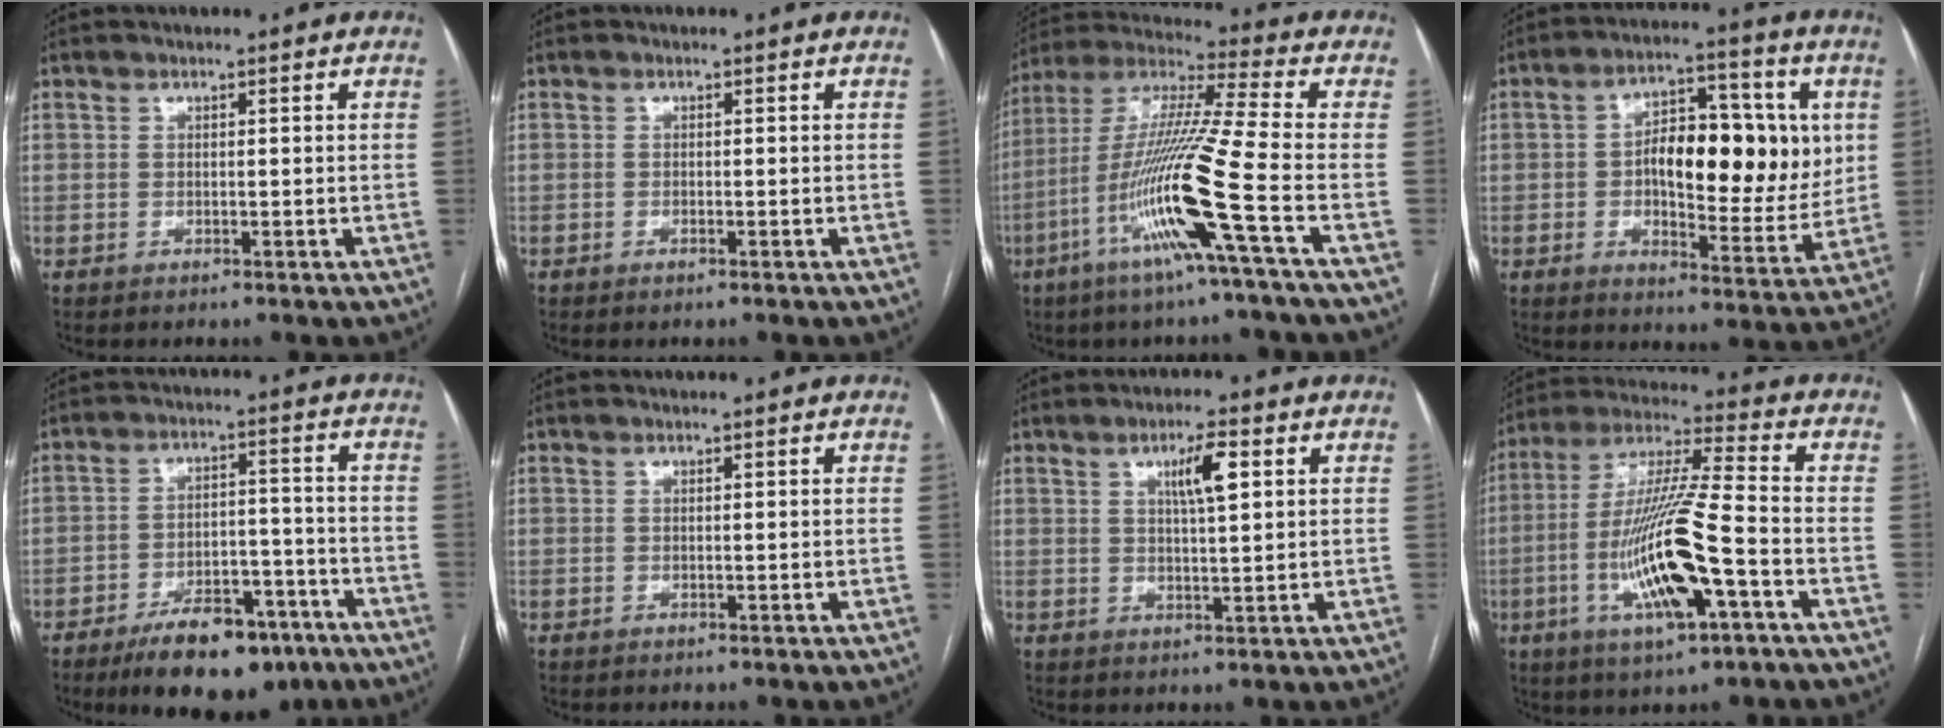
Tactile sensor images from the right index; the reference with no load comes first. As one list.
[{"total": 0.6, "force": [-0.4, 0.1, 0.4], "torque": [-0.010, -0.001, -0.006]}, {"total": 16.9, "force": [-6.3, -1.9, 15.6], "torque": [-0.310, -0.014, -0.126]}, {"total": 16.0, "force": [1.6, 7.0, 14.2], "torque": [-0.207, 0.021, 0.029]}, {"total": 13.6, "force": [-9.5, 5.6, 8.0], "torque": [-0.115, 0.016, -0.145]}, {"total": 0.0}, {"total": 5.3, "force": [2.0, 0.7, 4.8], "torque": [-0.083, 0.004, 0.035]}, {"total": 16.5, "force": [-5.0, 1.7, 15.7], "torque": [-0.314, -0.006, -0.086]}]